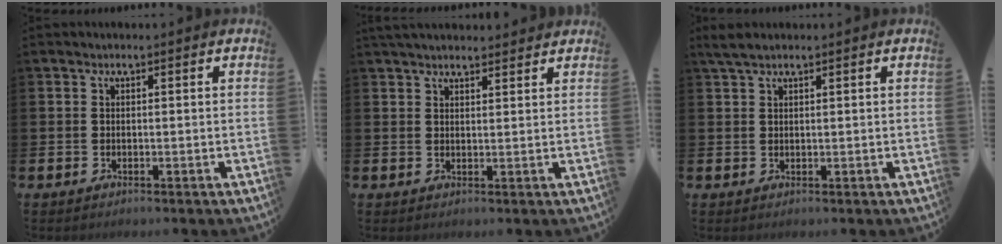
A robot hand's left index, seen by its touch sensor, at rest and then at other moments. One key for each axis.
{"total": 3.0, "fx": 2.9, "fy": 0.5, "fz": 0.5, "tx": -0.017, "ty": -0.007, "tz": 0.053}
{"total": 2.3, "fx": 1.8, "fy": 0.6, "fz": 1.3, "tx": -0.028, "ty": 0.006, "tz": 0.033}